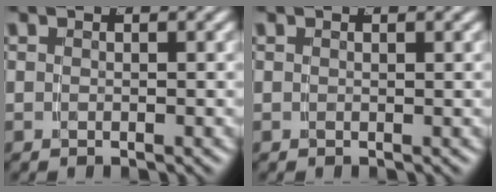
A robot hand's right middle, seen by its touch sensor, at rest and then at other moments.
{"total": 0.0}